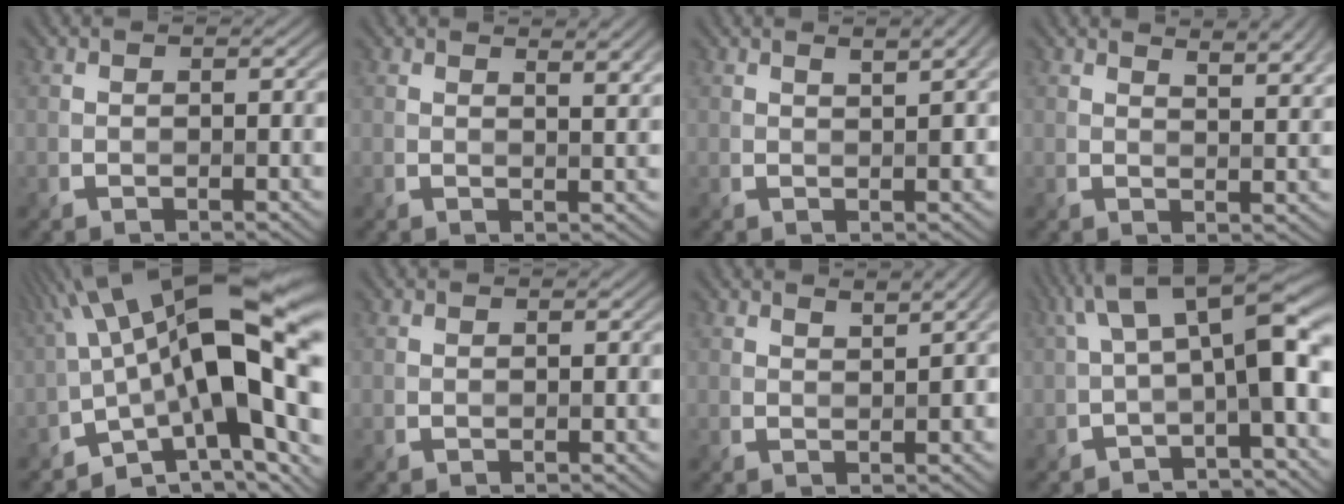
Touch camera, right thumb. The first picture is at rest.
{"total": 3.2, "force": [2.1, 0.8, 2.3], "torque": [-0.034, 0.000, 0.035]}
{"total": 3.1, "force": [1.5, 0.7, 2.6], "torque": [-0.039, 0.004, 0.023]}
{"total": 5.6, "force": [3.9, 1.5, 3.8], "torque": [-0.059, 0.003, 0.062]}
{"total": 18.7, "force": [-1.5, 7.4, 17.1], "torque": [-0.246, 0.015, -0.037]}
{"total": 0.0}
{"total": 2.4, "force": [1.6, 0.4, 1.7], "torque": [-0.029, 0.005, 0.028]}
{"total": 9.2, "force": [0.3, 2.8, 8.8], "torque": [-0.143, 0.017, -0.004]}